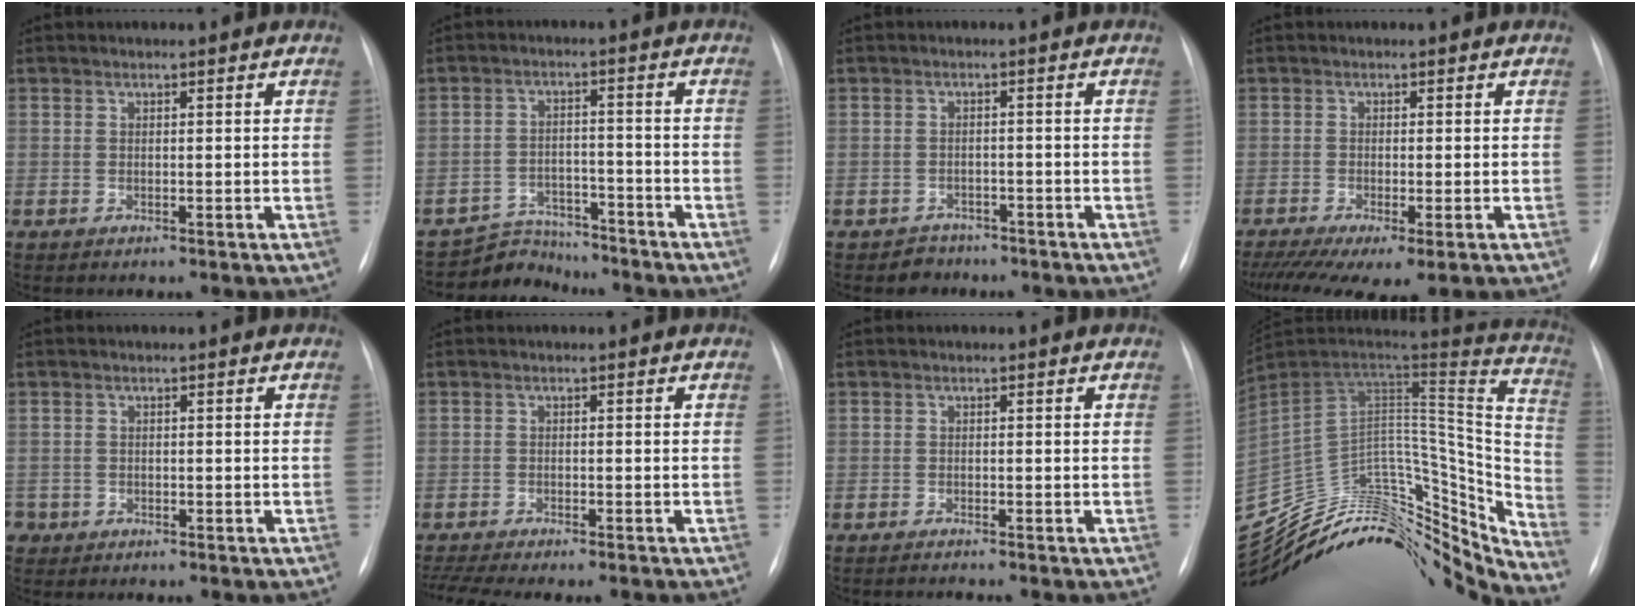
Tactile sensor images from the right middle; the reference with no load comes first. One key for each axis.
{"total": 6.1, "fx": -5.8, "fy": 1.6, "fz": -1.1, "tx": 0.018, "ty": 0.018, "tz": -0.097}
{"total": 2.8, "fx": -2.1, "fy": 1.8, "fz": -0.5, "tx": 0.004, "ty": 0.010, "tz": -0.034}
{"total": 8.8, "fx": -5.8, "fy": 2.1, "fz": 6.3, "tx": -0.106, "ty": -0.022, "tz": -0.094}
{"total": 1.8, "fx": -1.1, "fy": 1.4, "fz": 0.0, "tx": -0.001, "ty": 0.006, "tz": -0.022}
{"total": 9.0, "fx": -7.9, "fy": 1.1, "fz": 4.2, "tx": -0.065, "ty": 0.001, "tz": -0.116}
{"total": 2.0, "fx": -1.8, "fy": -0.3, "fz": 0.7, "tx": -0.009, "ty": -0.002, "tz": -0.026}
{"total": 34.4, "fx": -28.5, "fy": 14.1, "fz": 13.1, "tx": -0.215, "ty": 0.036, "tz": -0.414}